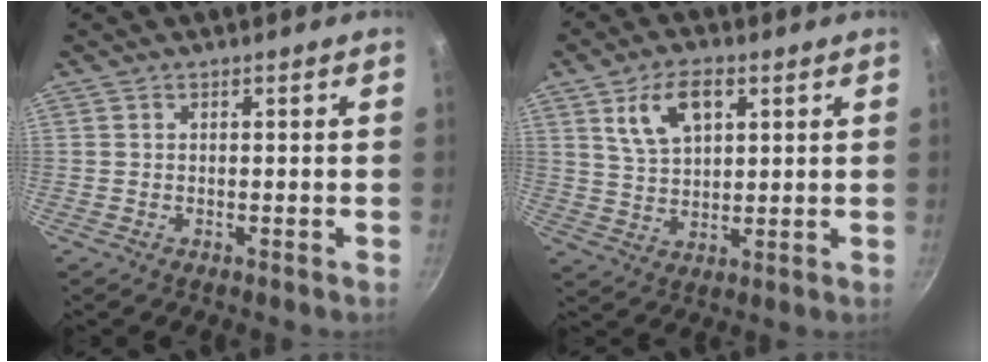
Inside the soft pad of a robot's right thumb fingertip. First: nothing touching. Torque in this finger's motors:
{"motor_torque": [-1.04, 1.38, 1.01, 0.90, 0.07]}